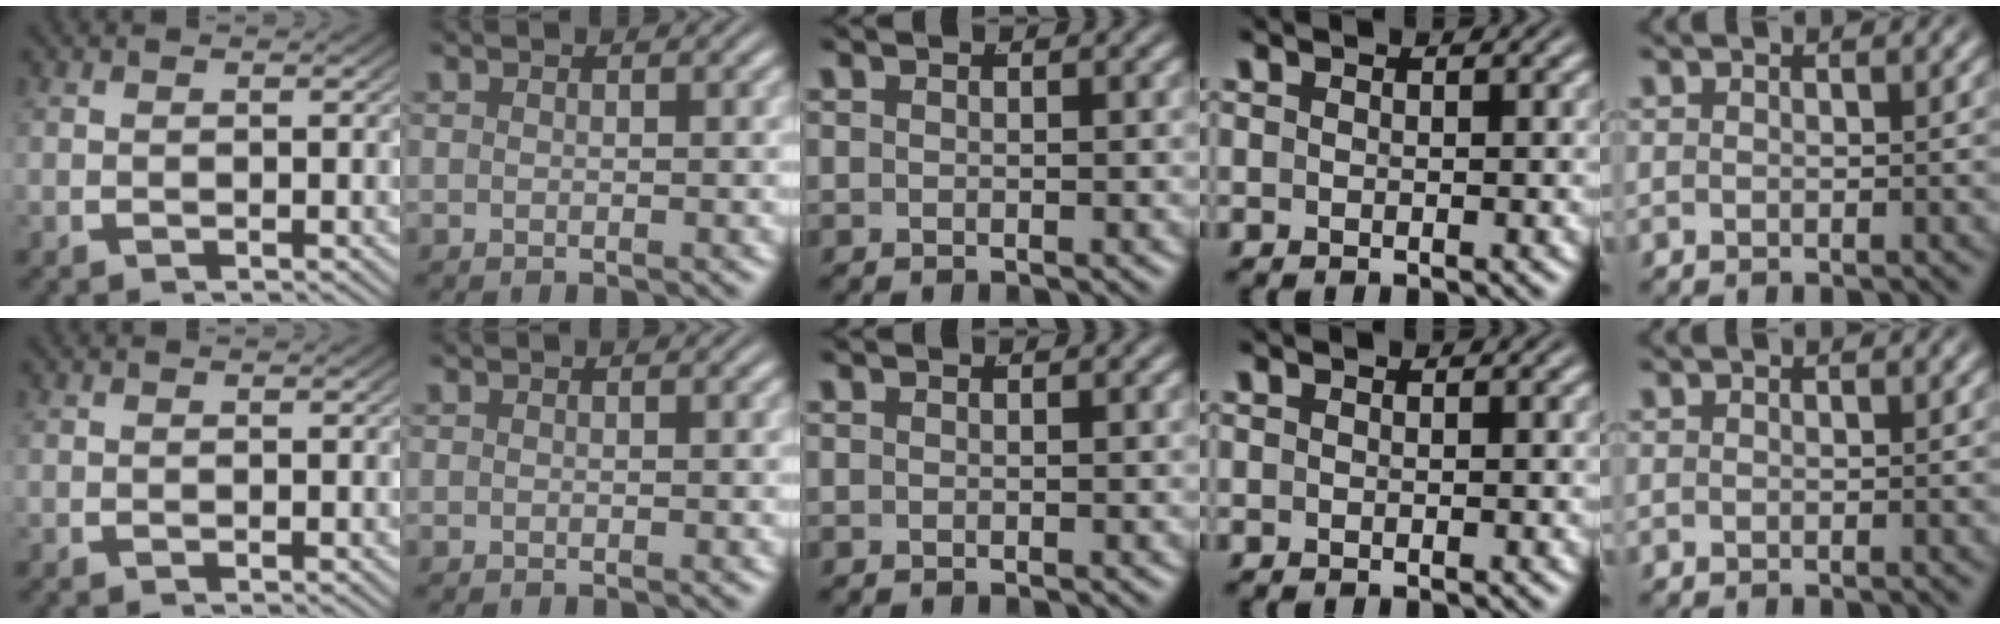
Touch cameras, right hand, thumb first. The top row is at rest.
{}